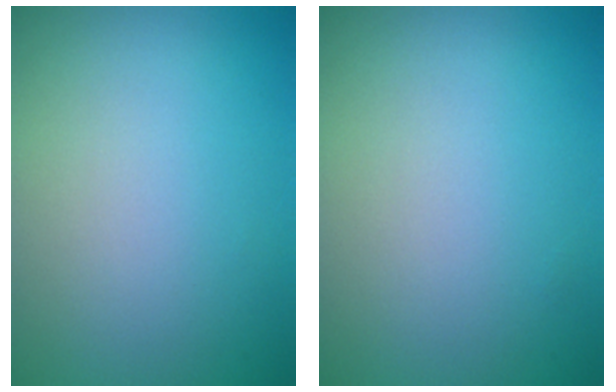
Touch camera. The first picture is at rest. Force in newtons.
{"total": 0.0}